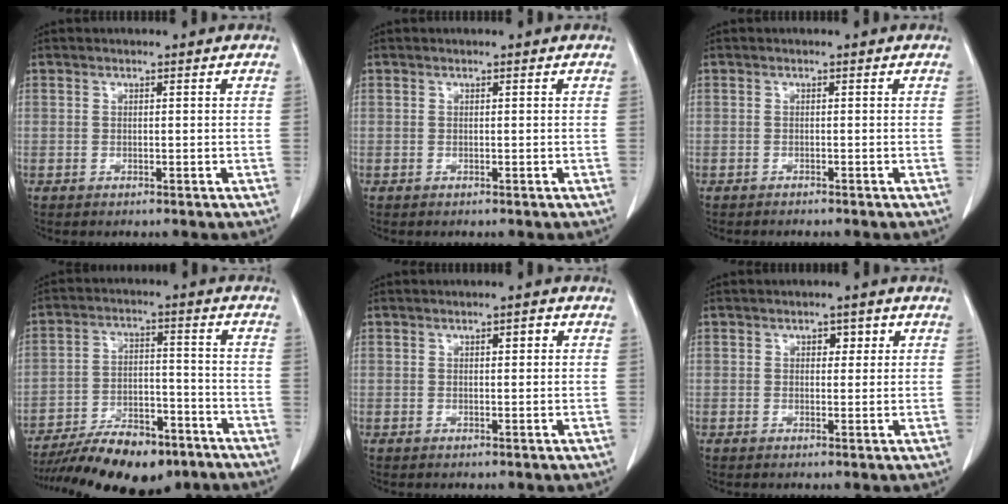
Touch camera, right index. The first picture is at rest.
{"total": 0.0}
{"total": 1.1, "force": [-1.0, 0.0, 0.3], "torque": [-0.007, -0.002, -0.012]}
{"total": 15.7, "force": [-12.2, 5.5, 8.1], "torque": [-0.133, 0.007, -0.198]}
{"total": 1.3, "force": [0.4, 0.5, 1.2], "torque": [-0.017, 0.003, 0.005]}
{"total": 2.0, "force": [0.7, 1.3, 1.4], "torque": [-0.014, 0.007, 0.008]}